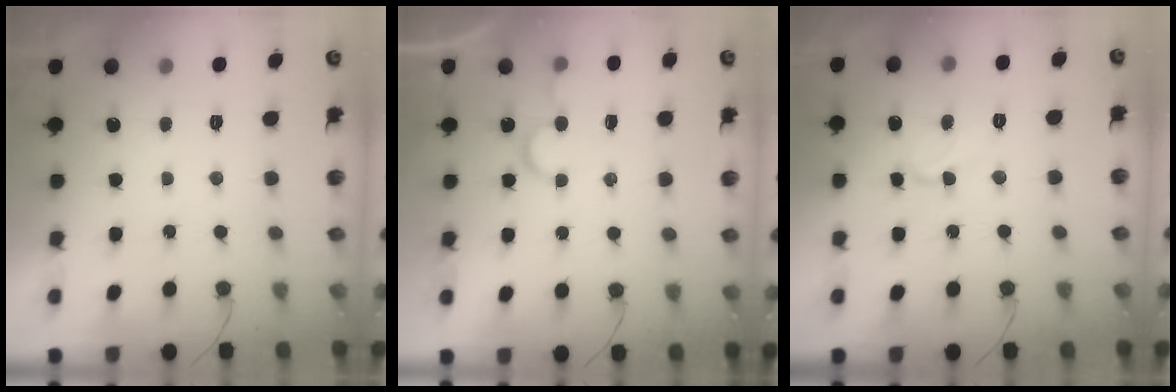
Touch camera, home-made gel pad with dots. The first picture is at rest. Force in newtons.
{"total": 4.9, "press": 4.9, "slide": 0.3}
{"total": 6.7, "press": 6.6, "slide": 0.7}